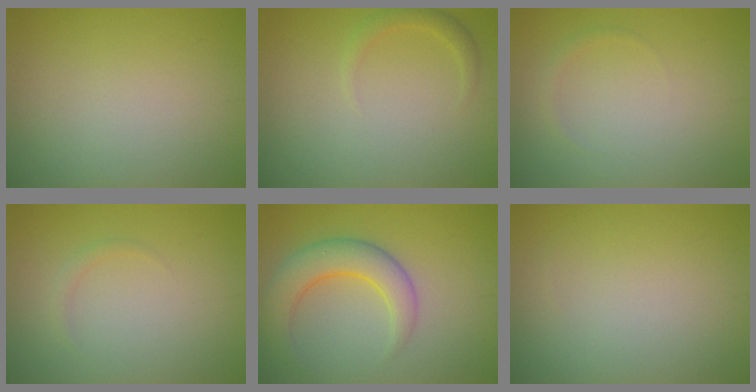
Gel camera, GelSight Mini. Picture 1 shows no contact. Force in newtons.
{"total": 1.4, "press": 1.4, "slide": 0.1}
{"total": 0.7, "press": 0.7, "slide": 0.1}
{"total": 0.8, "press": 0.8, "slide": 0.1}
{"total": 4.9, "press": 4.9, "slide": 0.3}
{"total": 0.0}